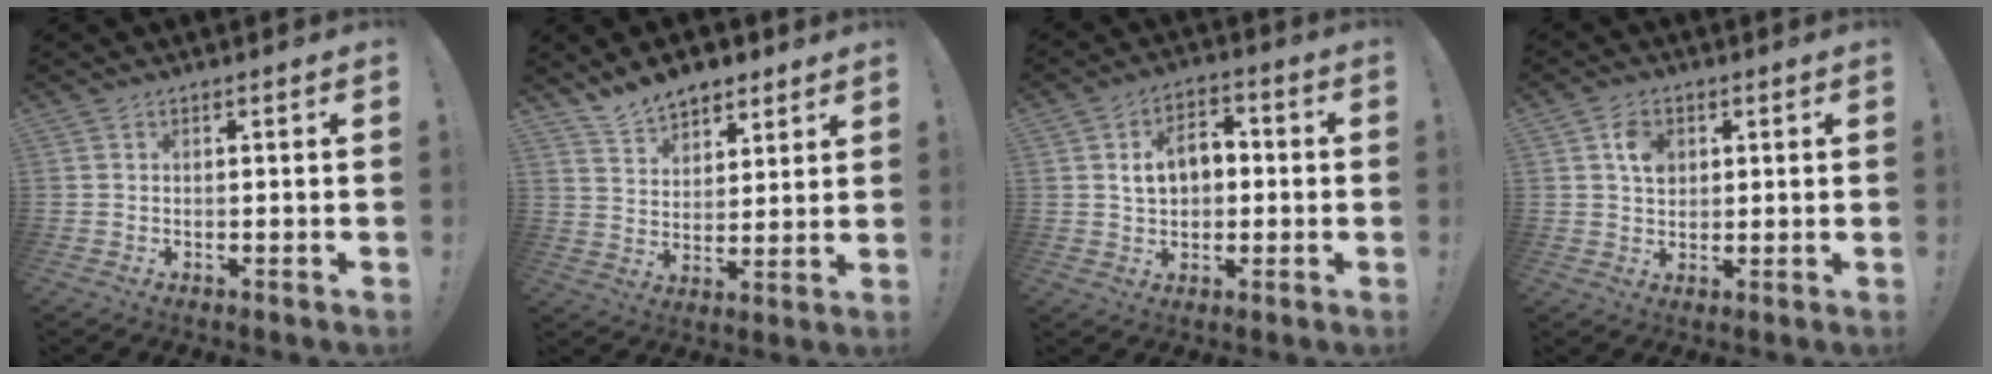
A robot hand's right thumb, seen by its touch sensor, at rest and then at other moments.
{"total": 9.4, "force": [7.7, 4.8, 2.4], "torque": [-0.041, -0.050, 0.149]}
{"total": 9.6, "force": [1.4, 7.1, 6.3], "torque": [-0.091, 0.009, 0.028]}
{"total": 6.2, "force": [2.0, 4.7, 3.5], "torque": [-0.051, 0.003, 0.036]}